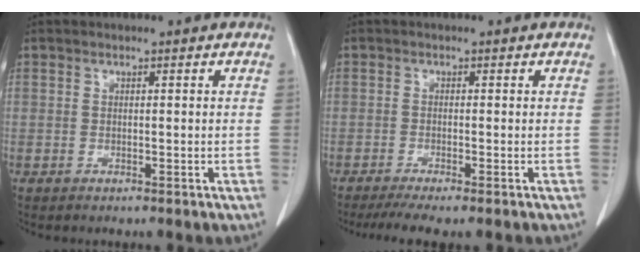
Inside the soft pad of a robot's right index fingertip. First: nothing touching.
{"total": 5.5, "force": [-4.4, 0.4, 3.3], "torque": [-0.046, -0.010, -0.069]}